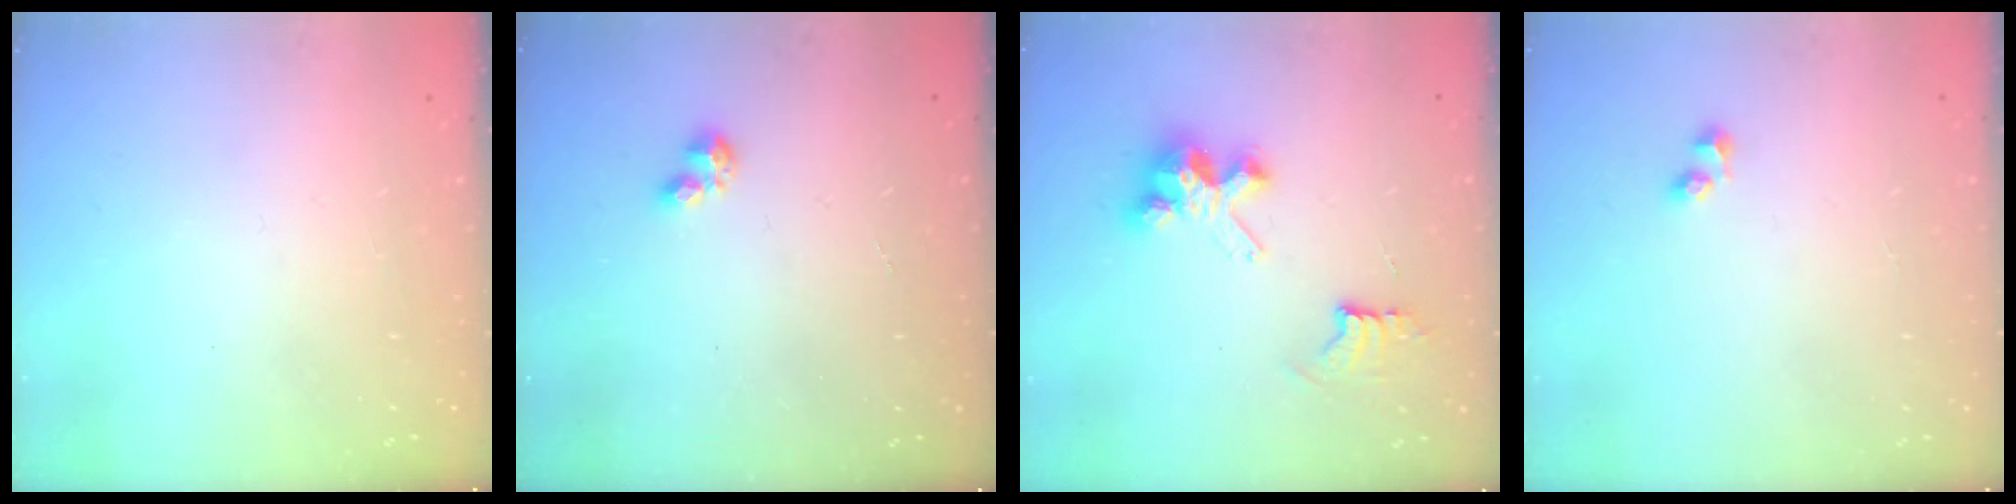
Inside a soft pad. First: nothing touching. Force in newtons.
{"total": 3.3, "press": 3.3, "slide": 0.6}
{"total": 9.8, "press": 9.8, "slide": 0.8}
{"total": 3.0, "press": 2.8, "slide": 1.2}